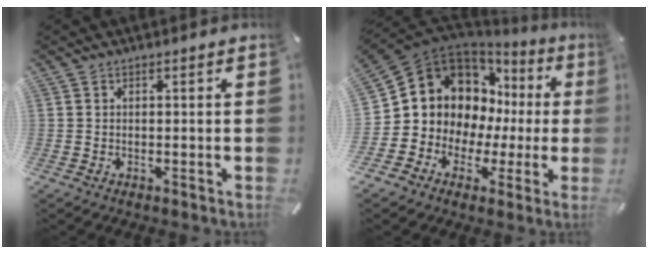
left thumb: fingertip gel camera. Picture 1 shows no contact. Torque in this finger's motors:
{"motor_torque": [1.64, 1.63, 1.69, 1.08, 0.16]}